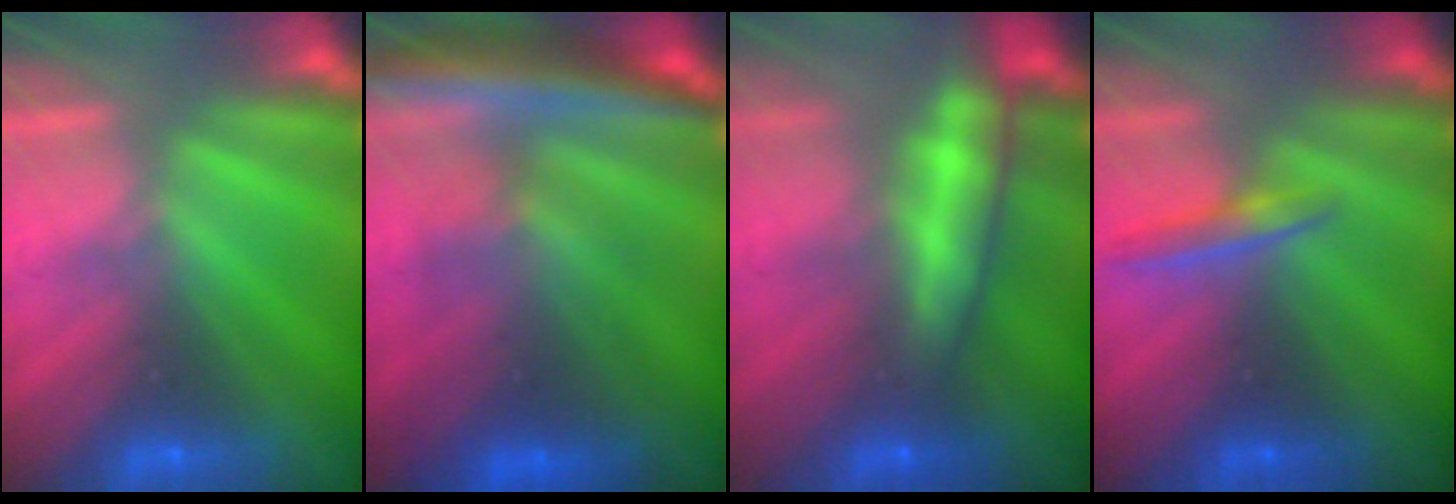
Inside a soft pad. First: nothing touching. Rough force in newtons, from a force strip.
{"total": 5.6}
{"total": 6.5}
{"total": 1.7}